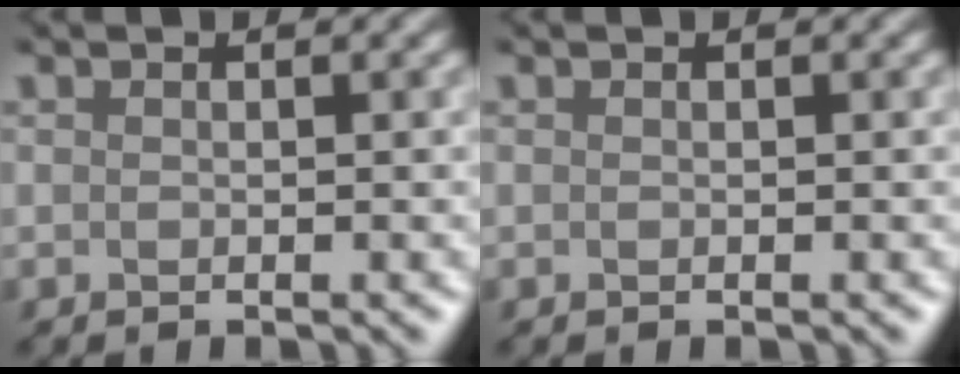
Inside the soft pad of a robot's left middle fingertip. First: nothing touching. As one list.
[{"total": 0.0}]